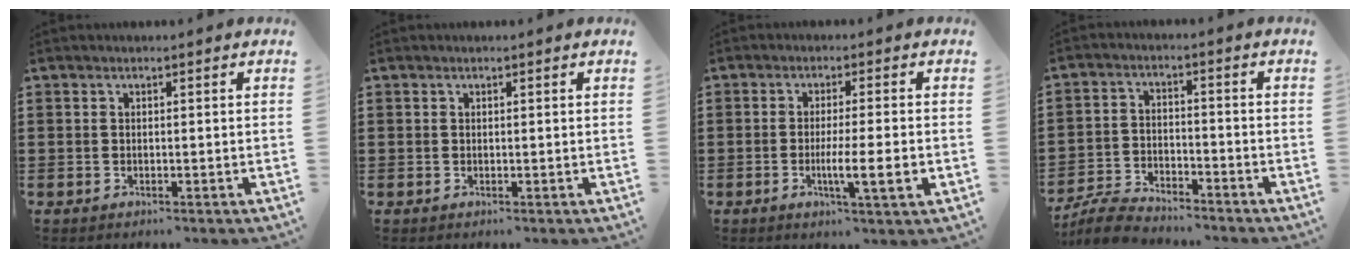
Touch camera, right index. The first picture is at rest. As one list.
[{"total": 0.0}, {"total": 6.3, "force": [-1.5, 0.4, 6.1], "torque": [-0.099, -0.012, -0.025]}, {"total": 5.5, "force": [-5.3, 0.8, 1.1], "torque": [-0.040, 0.004, -0.110]}]